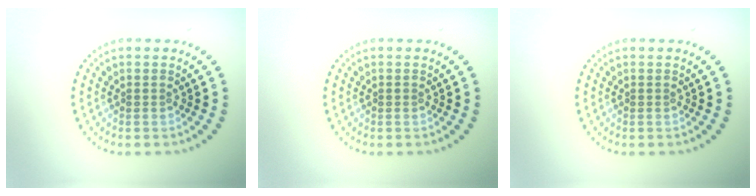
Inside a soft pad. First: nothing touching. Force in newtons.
{"total": 0.0}
{"total": 0.0}